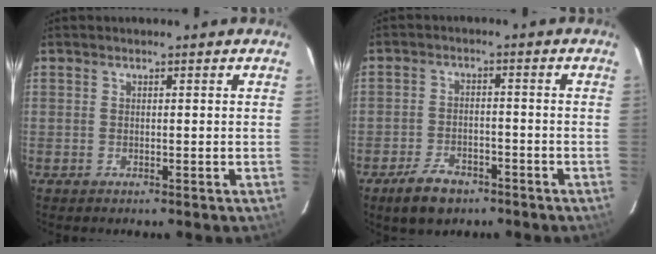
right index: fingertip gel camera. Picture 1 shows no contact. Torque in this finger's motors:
{"motor_torque": [0.39, -0.41, -0.09, -0.04]}